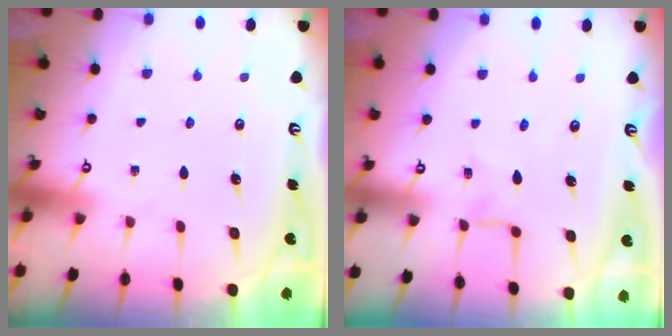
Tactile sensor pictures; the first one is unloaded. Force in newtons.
{"total": 1.0, "press": 1.0, "slide": 0.1}